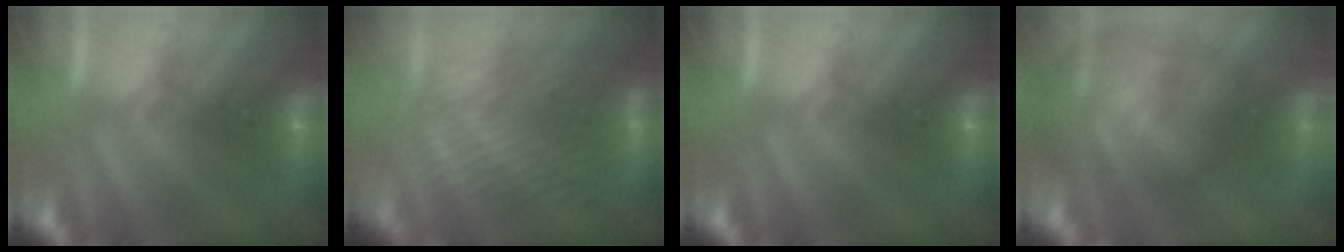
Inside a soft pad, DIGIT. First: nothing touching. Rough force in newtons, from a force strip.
{"total": 3.9}
{"total": 0.0}
{"total": 7.6}